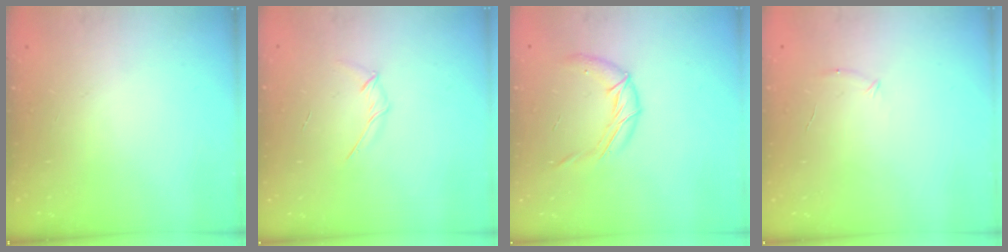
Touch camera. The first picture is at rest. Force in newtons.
{"total": 3.3, "press": 3.2, "slide": 0.9}
{"total": 9.5, "press": 9.4, "slide": 1.1}
{"total": 4.7, "press": 4.5, "slide": 1.3}